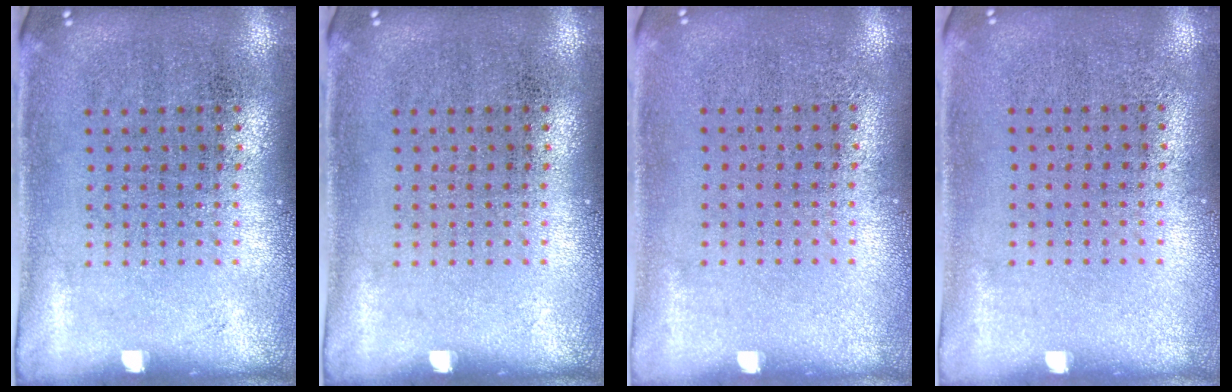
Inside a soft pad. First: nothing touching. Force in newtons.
{"total": 0.0}
{"total": 0.0}
{"total": 0.0}